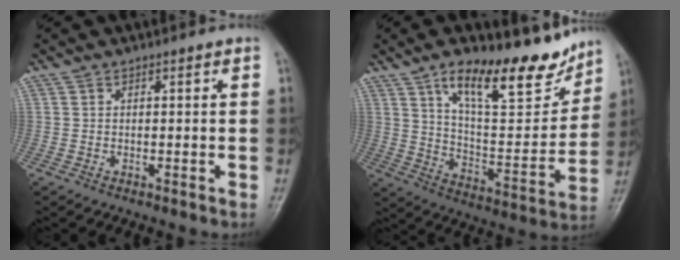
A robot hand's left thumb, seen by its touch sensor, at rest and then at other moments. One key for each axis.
{"total": 19.8, "fx": 13.4, "fy": 7.2, "fz": 12.6, "tx": -0.142, "ty": -0.079, "tz": 0.221}